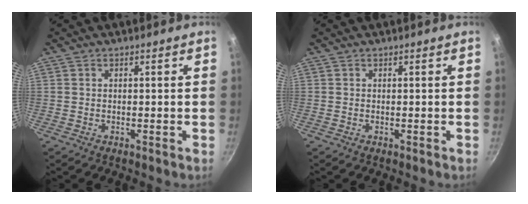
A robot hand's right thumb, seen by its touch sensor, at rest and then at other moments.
{"total": 0.0}